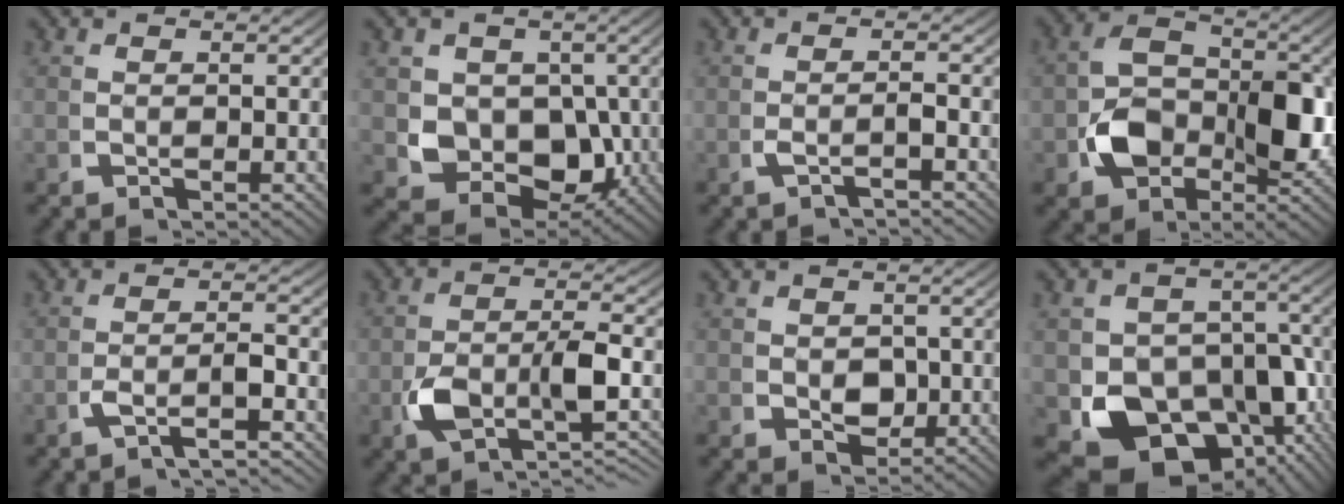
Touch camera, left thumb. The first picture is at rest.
{"total": 10.4, "force": [-1.0, 8.6, 5.9], "torque": [-0.141, -0.057, 0.000]}
{"total": 1.7, "force": [-1.1, 0.2, 1.3], "torque": [-0.033, 0.002, -0.019]}
{"total": 9.5, "force": [-1.5, 6.4, 6.9], "torque": [-0.132, -0.026, -0.020]}
{"total": 2.8, "force": [-1.6, 0.6, 2.3], "torque": [-0.050, 0.000, -0.028]}
{"total": 6.4, "force": [-3.6, 2.5, 4.6], "torque": [-0.101, -0.013, -0.053]}
{"total": 2.6, "force": [0.1, 2.1, 1.5], "torque": [-0.022, -0.011, 0.009]}
{"total": 14.5, "force": [-4.8, 10.7, 8.6], "torque": [-0.174, -0.073, -0.054]}